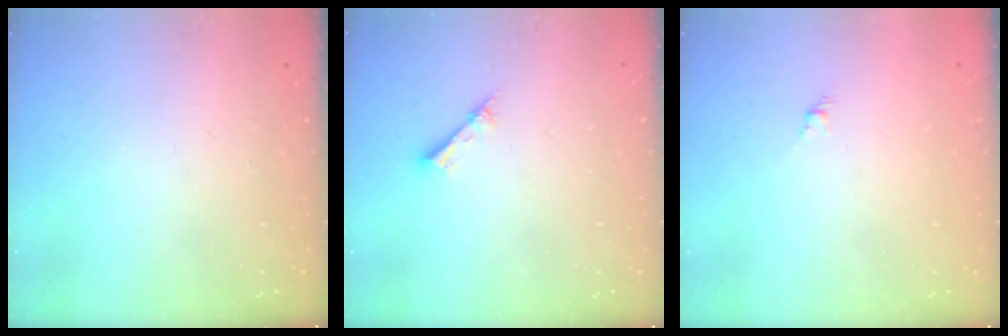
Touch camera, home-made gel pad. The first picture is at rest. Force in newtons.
{"total": 1.6, "press": 1.6, "slide": 0.2}
{"total": 1.6, "press": 1.5, "slide": 0.5}